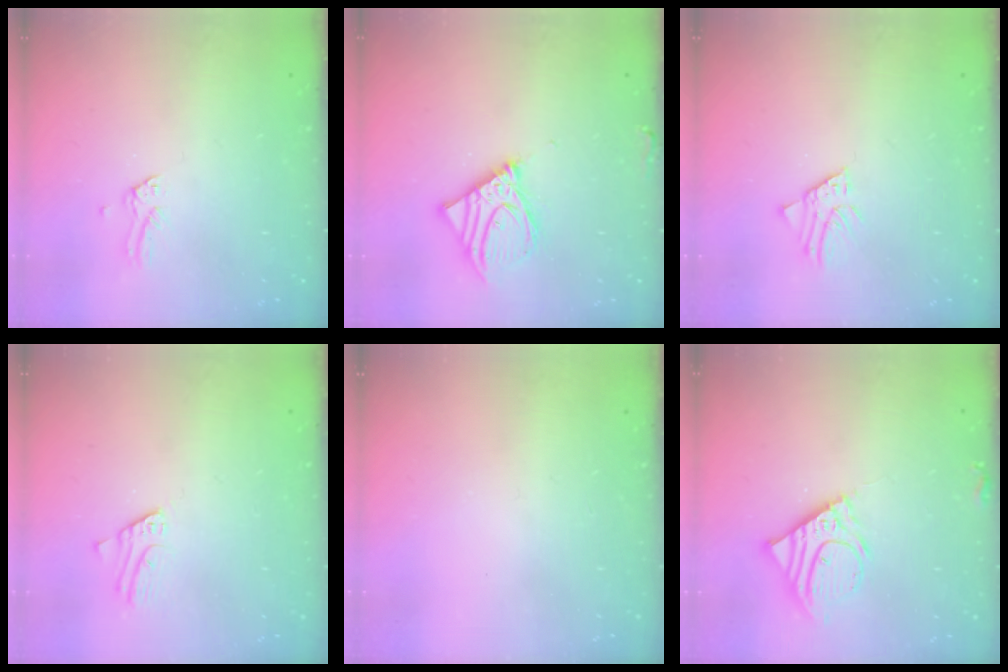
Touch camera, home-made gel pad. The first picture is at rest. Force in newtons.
{"total": 11.7, "press": 11.5, "slide": 2.2}
{"total": 2.4, "press": 2.4, "slide": 0.2}
{"total": 2.0, "press": 2.0, "slide": 0.1}
{"total": 2.2, "press": 2.2, "slide": 0.2}
{"total": 10.6, "press": 10.5, "slide": 1.6}